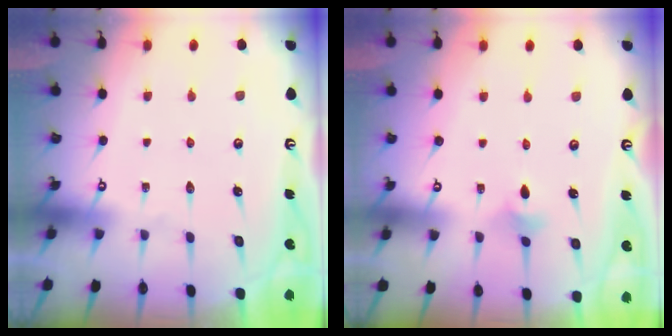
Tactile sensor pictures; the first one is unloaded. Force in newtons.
{"total": 2.6, "press": 2.5, "slide": 0.5}